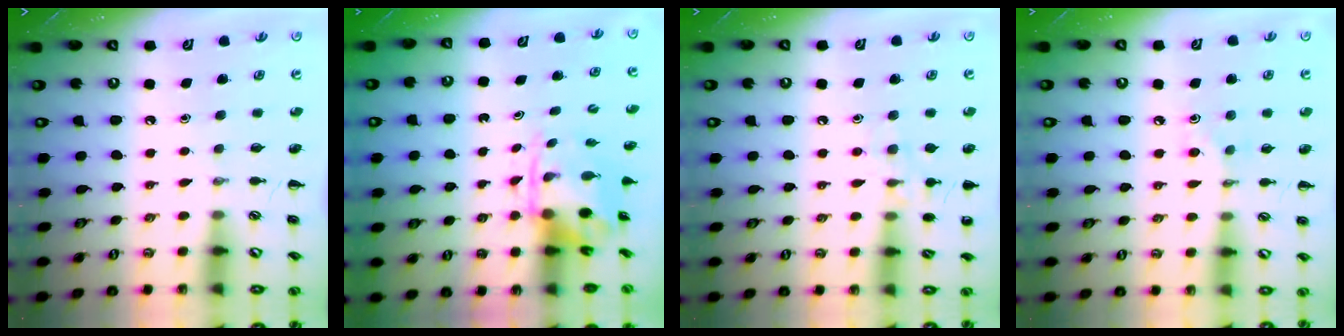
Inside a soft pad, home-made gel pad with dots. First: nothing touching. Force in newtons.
{"total": 3.9, "press": 3.7, "slide": 1.1}
{"total": 8.6, "press": 8.3, "slide": 2.1}
{"total": 5.1, "press": 4.8, "slide": 1.6}